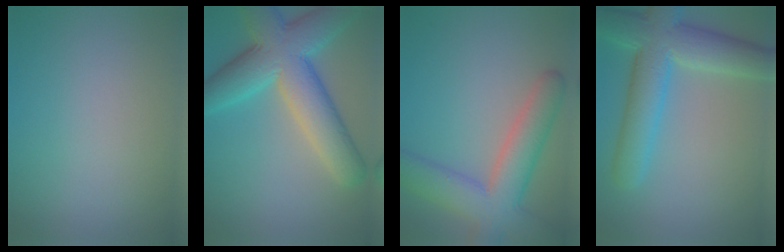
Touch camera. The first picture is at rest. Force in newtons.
{"total": 9.5, "press": 9.5, "slide": 0.3}
{"total": 7.6, "press": 7.5, "slide": 0.5}
{"total": 7.9, "press": 7.9, "slide": 0.4}